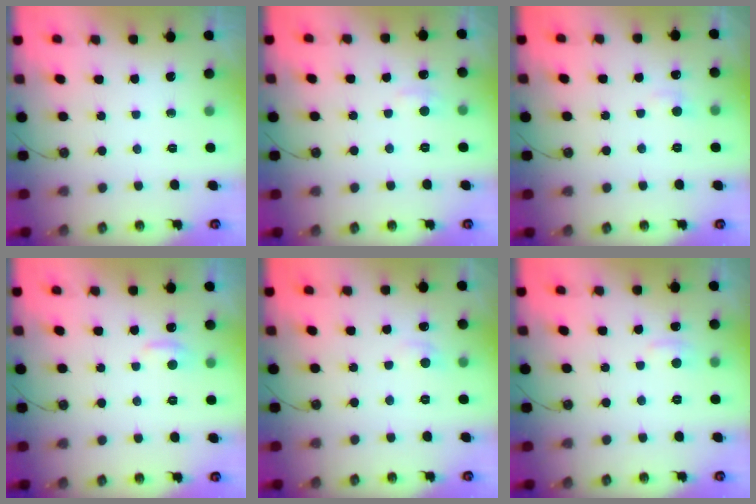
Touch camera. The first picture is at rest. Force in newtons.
{"total": 2.1, "press": 2.0, "slide": 0.6}
{"total": 1.1, "press": 0.8, "slide": 0.8}
{"total": 1.0, "press": 0.7, "slide": 0.7}
{"total": 0.9, "press": 0.4, "slide": 0.8}
{"total": 1.0, "press": 0.5, "slide": 0.8}